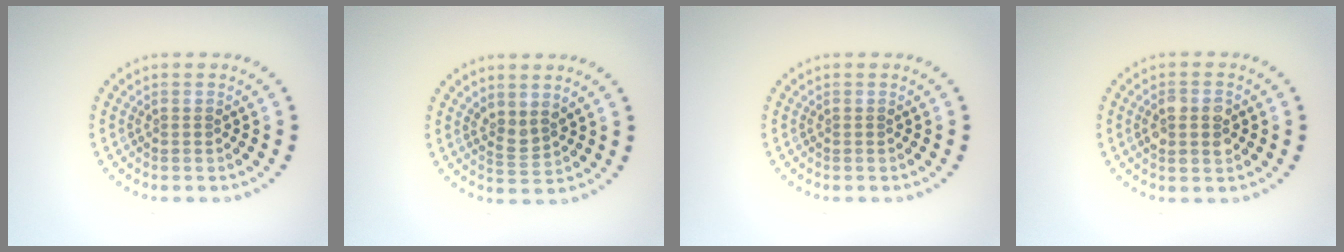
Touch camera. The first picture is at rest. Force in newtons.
{"total": 1.8, "press": 1.4, "slide": 1.1}
{"total": 0.0}
{"total": 2.9, "press": 2.8, "slide": 0.3}